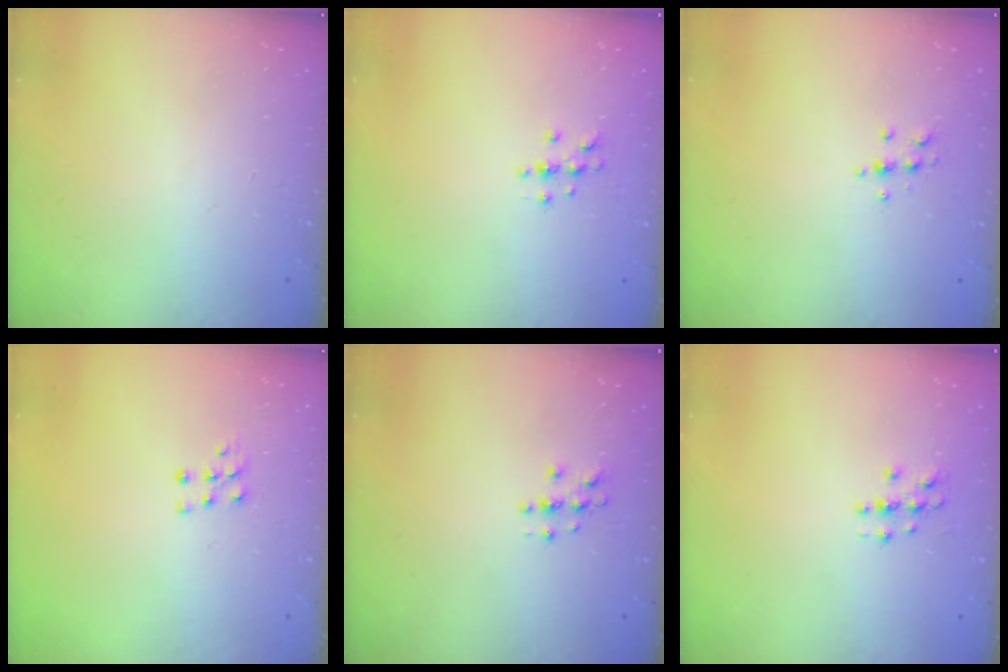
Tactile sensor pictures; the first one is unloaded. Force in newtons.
{"total": 3.7, "press": 3.7, "slide": 0.4}
{"total": 5.4, "press": 5.2, "slide": 1.4}
{"total": 5.6, "press": 5.6, "slide": 0.5}
{"total": 2.9, "press": 2.9, "slide": 0.3}
{"total": 2.8, "press": 2.8, "slide": 0.3}